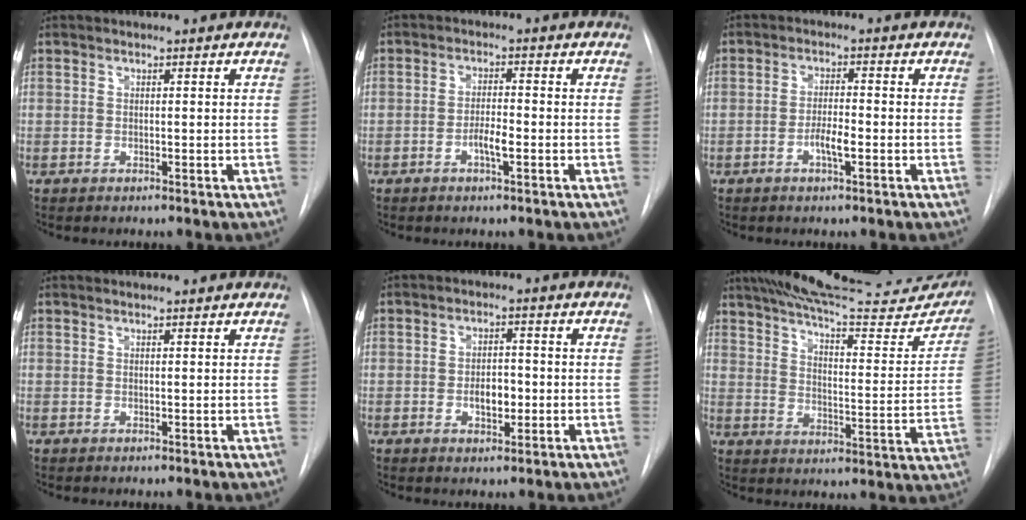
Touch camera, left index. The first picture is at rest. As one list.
[{"total": 2.8, "force": [-1.2, 0.4, 2.5], "torque": [-0.045, 0.002, -0.022]}, {"total": 3.1, "force": [-1.2, 0.5, 2.8], "torque": [-0.051, 0.001, -0.023]}, {"total": 3.1, "force": [3.0, 0.3, 0.6], "torque": [-0.012, 0.020, 0.035]}, {"total": 3.6, "force": [-0.7, 1.9, 2.9], "torque": [-0.045, 0.003, -0.008]}, {"total": 28.7, "force": [25.0, 5.3, 13.0], "torque": [-0.200, -0.055, 0.316]}]